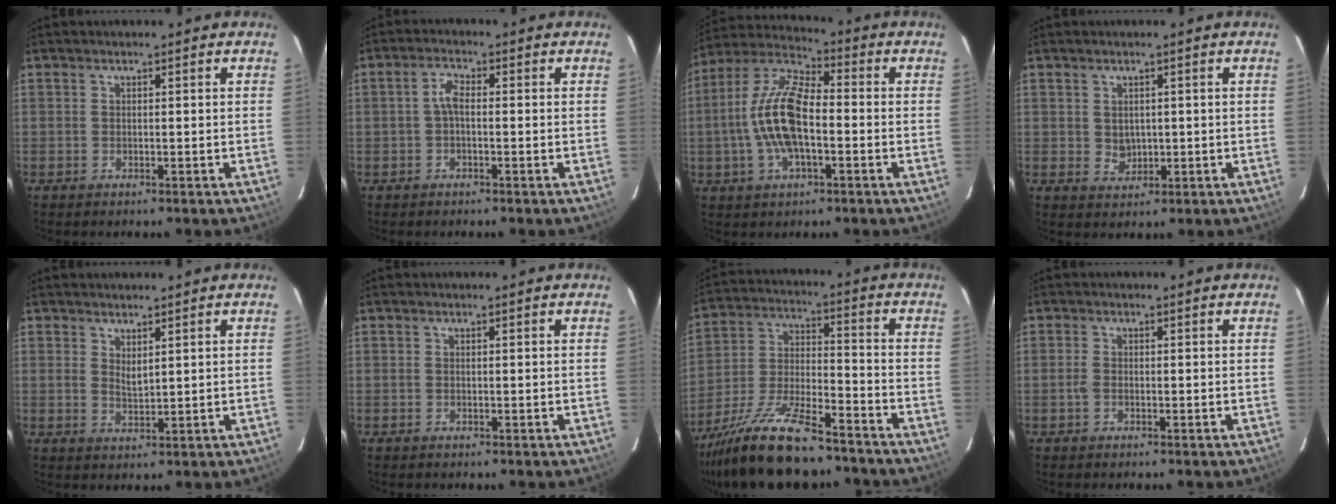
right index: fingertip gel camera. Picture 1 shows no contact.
{"total": 2.5, "force": [-0.5, 1.1, 2.2], "torque": [-0.047, 0.009, -0.010]}
{"total": 14.1, "force": [-2.1, 5.8, 12.7], "torque": [-0.260, 0.010, -0.045]}
{"total": 2.7, "force": [0.4, 2.4, 1.1], "torque": [-0.017, 0.002, 0.014]}
{"total": 2.4, "force": [1.5, 0.8, 1.6], "torque": [-0.028, -0.006, 0.027]}
{"total": 0.0}
{"total": 19.6, "force": [-15.3, 5.2, 11.0], "torque": [-0.225, -0.022, -0.261]}
{"total": 1.3, "force": [-0.4, 0.7, 1.0], "torque": [-0.024, 0.001, -0.011]}